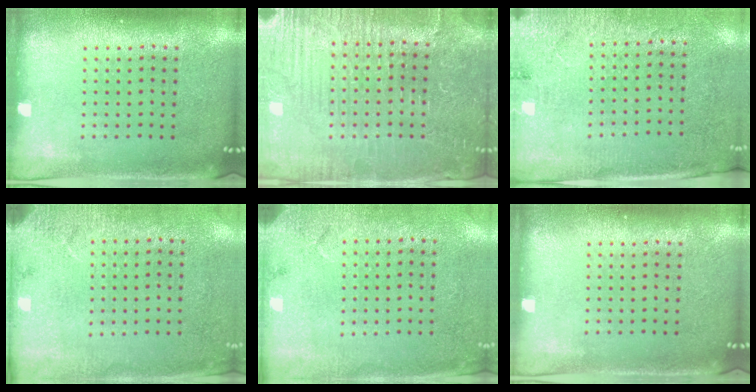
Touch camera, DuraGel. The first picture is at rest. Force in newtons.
{"total": 4.4, "press": 4.2, "slide": 1.2}
{"total": 2.7, "press": 2.3, "slide": 1.5}
{"total": 2.7, "press": 2.2, "slide": 1.6}
{"total": 2.7, "press": 2.2, "slide": 1.6}
{"total": 0.0}